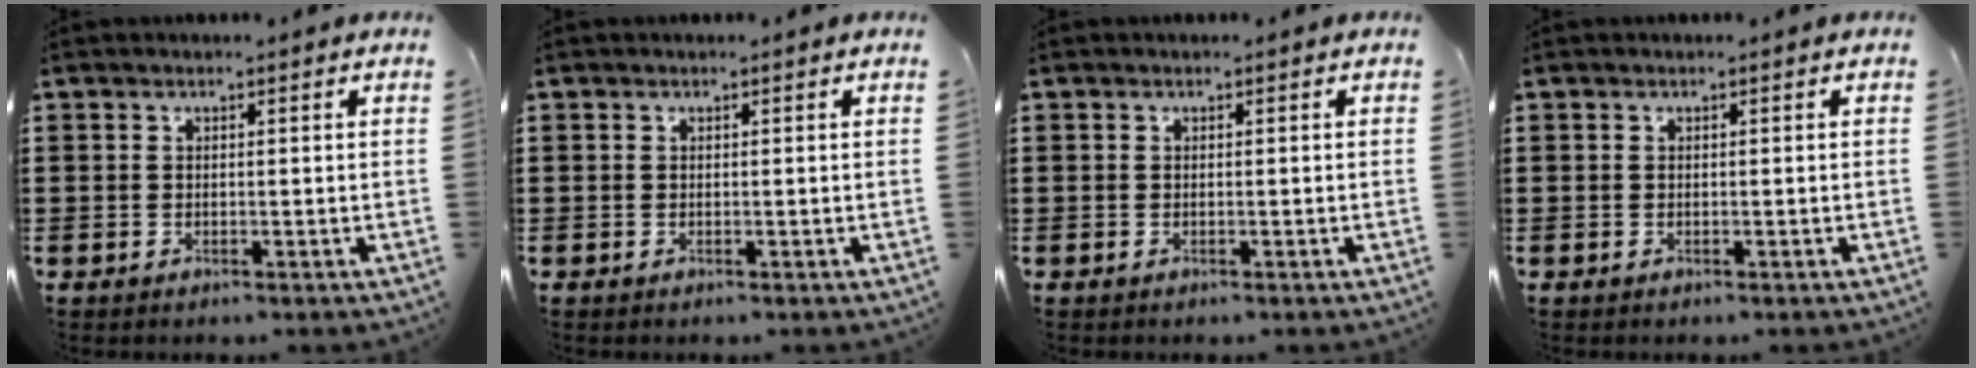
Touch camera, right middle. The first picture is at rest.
{"total": 0.0}
{"total": 0.0}
{"total": 0.0}